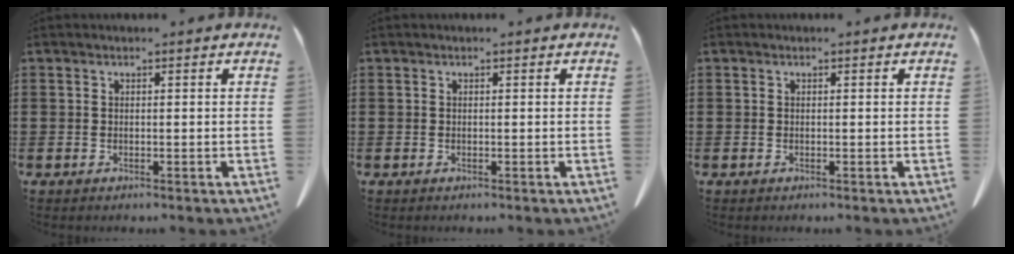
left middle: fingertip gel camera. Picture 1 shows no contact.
{"total": 0.0}
{"total": 0.0}